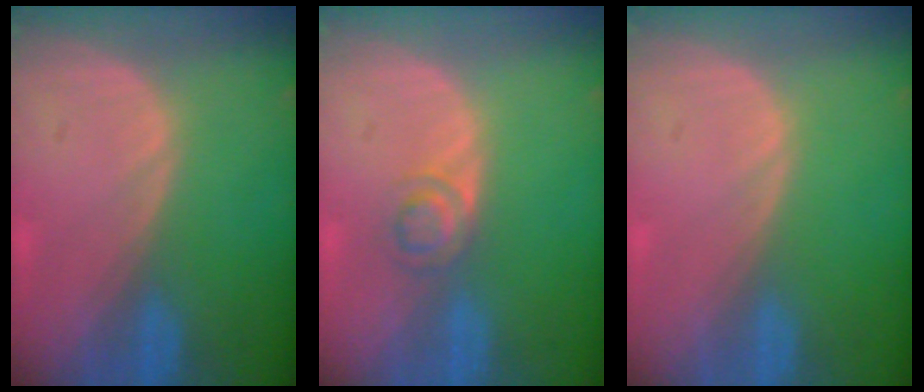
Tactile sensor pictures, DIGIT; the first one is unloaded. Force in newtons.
{"total": 3.0, "press": 2.9, "slide": 0.2}
{"total": 0.0}